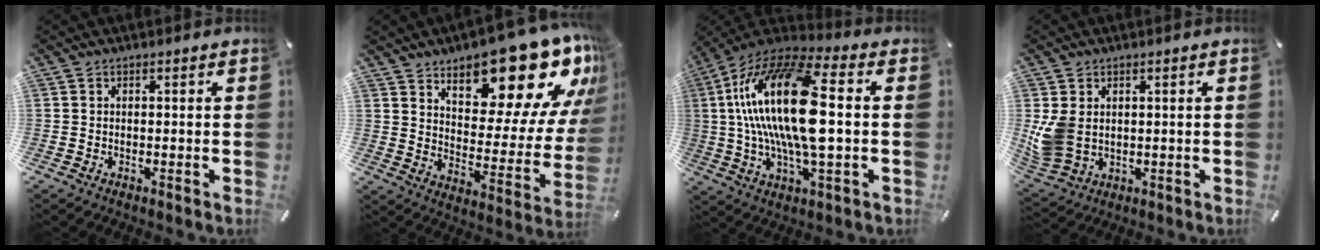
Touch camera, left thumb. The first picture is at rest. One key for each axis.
{"total": 22.2, "fx": 16.1, "fy": 9.6, "fz": 12.0, "tx": -0.139, "ty": -0.130, "tz": 0.268}
{"total": 23.5, "fx": 2.3, "fy": 8.7, "fz": 21.7, "tx": -0.458, "ty": -0.008, "tz": 0.031}
{"total": 8.1, "fx": 1.0, "fy": 6.2, "fz": 5.0, "tx": -0.108, "ty": 0.005, "tz": 0.024}